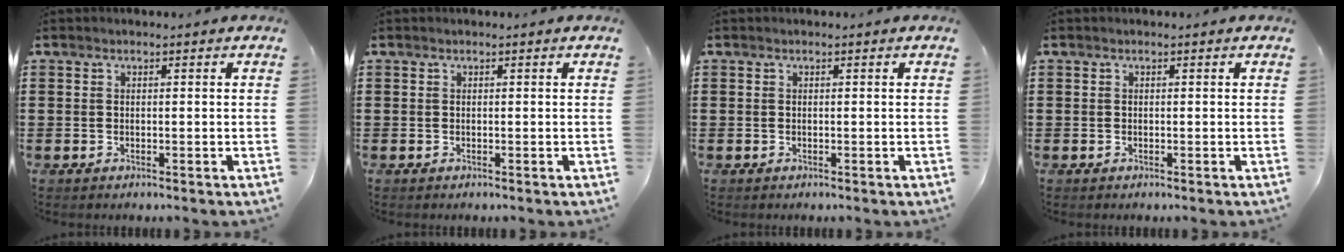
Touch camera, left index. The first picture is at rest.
{"total": 0.0}
{"total": 0.0}
{"total": 0.0}